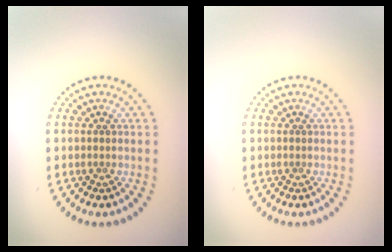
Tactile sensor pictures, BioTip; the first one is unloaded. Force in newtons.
{"total": 0.0}